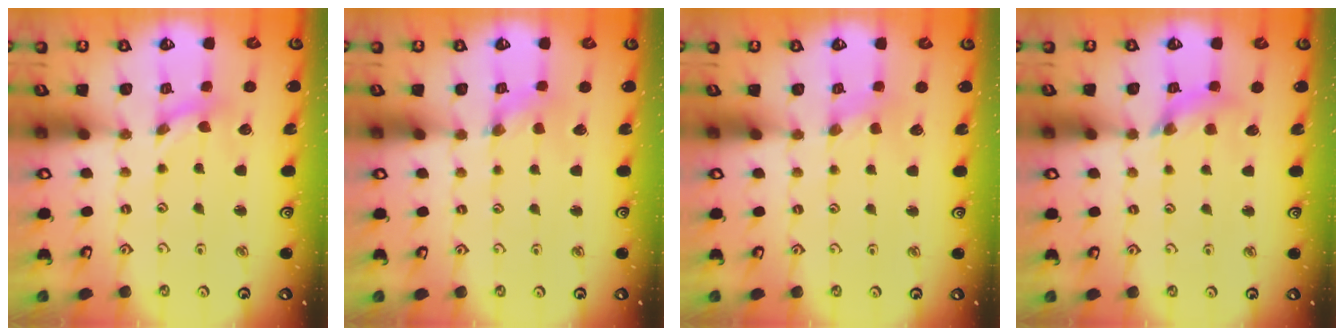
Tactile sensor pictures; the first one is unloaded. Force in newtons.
{"total": 0.0}
{"total": 0.0}
{"total": 6.8, "press": 6.8, "slide": 0.8}